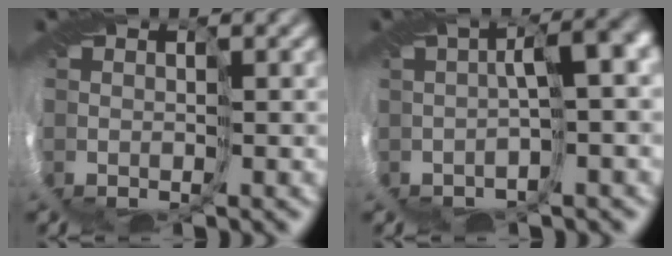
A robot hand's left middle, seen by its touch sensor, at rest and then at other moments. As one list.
[{"total": 3.9, "force": [-0.5, 0.4, 3.9], "torque": [-0.046, 0.012, -0.005]}]